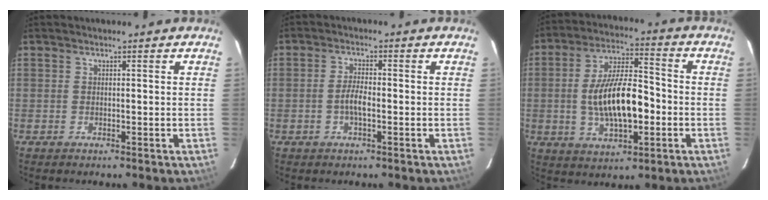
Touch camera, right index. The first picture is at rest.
{"total": 3.2, "force": [-1.0, 0.9, 2.9], "torque": [-0.061, 0.004, -0.018]}
{"total": 14.3, "force": [-2.3, 5.8, 12.9], "torque": [-0.244, 0.008, -0.035]}